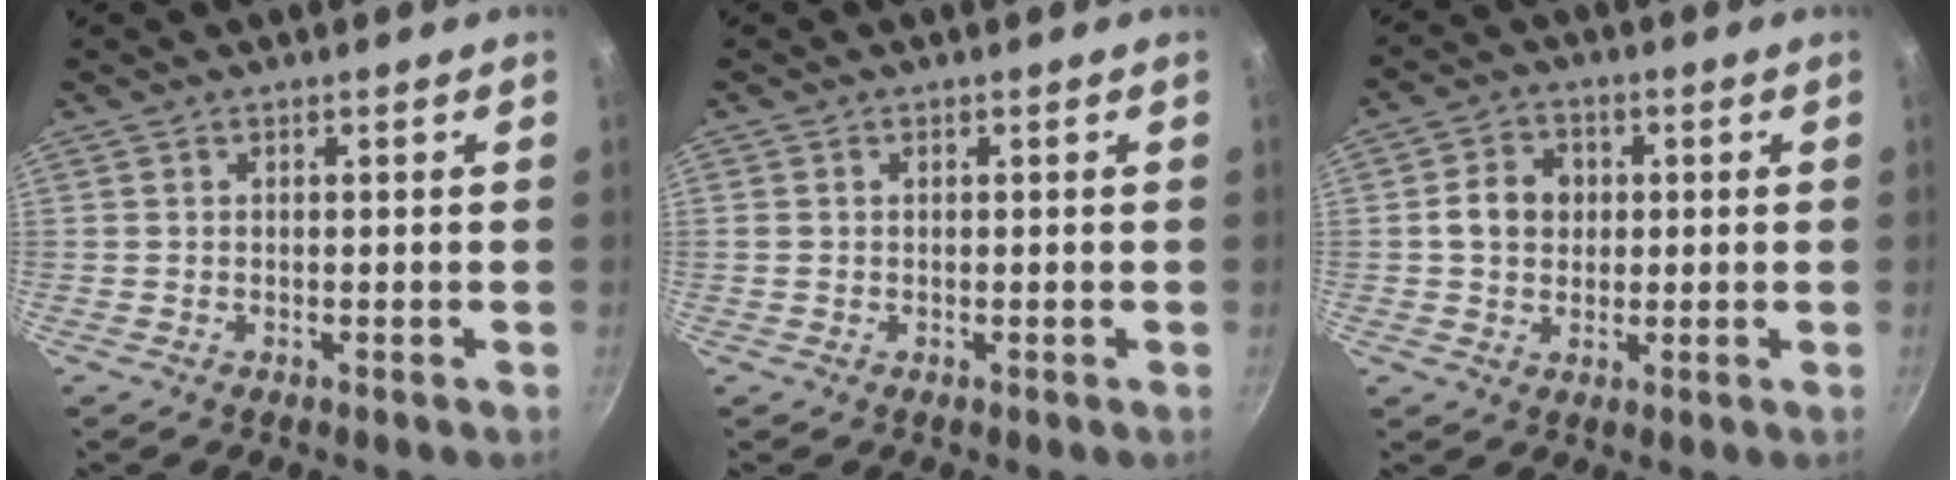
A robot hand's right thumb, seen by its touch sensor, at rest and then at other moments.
{"total": 0.8, "force": [0.1, 0.6, 0.4], "torque": [-0.007, 0.003, 0.001]}
{"total": 7.0, "force": [0.7, 6.0, 3.6], "torque": [-0.038, 0.009, 0.003]}